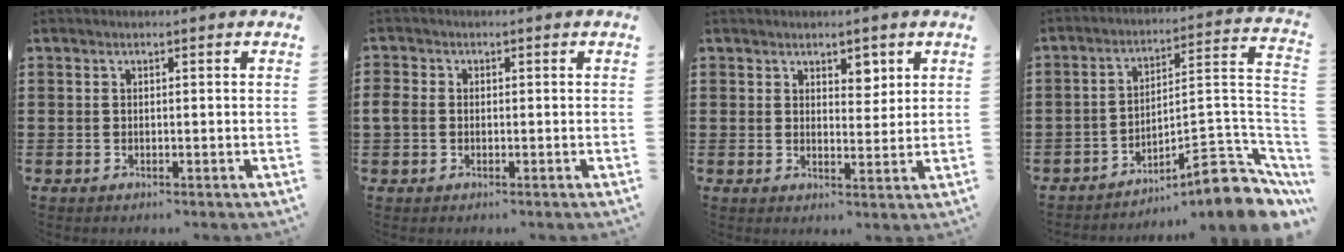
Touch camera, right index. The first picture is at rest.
{"total": 1.8, "force": [-0.3, 1.6, 0.9], "torque": [-0.029, 0.002, -0.009]}
{"total": 3.2, "force": [2.3, 1.9, 1.3], "torque": [-0.016, 0.004, 0.039]}
{"total": 8.6, "force": [-6.3, 2.3, 5.3], "torque": [-0.062, -0.003, -0.122]}